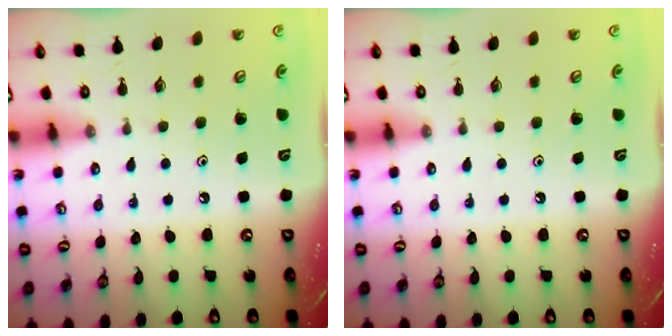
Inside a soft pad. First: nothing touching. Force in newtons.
{"total": 0.0}